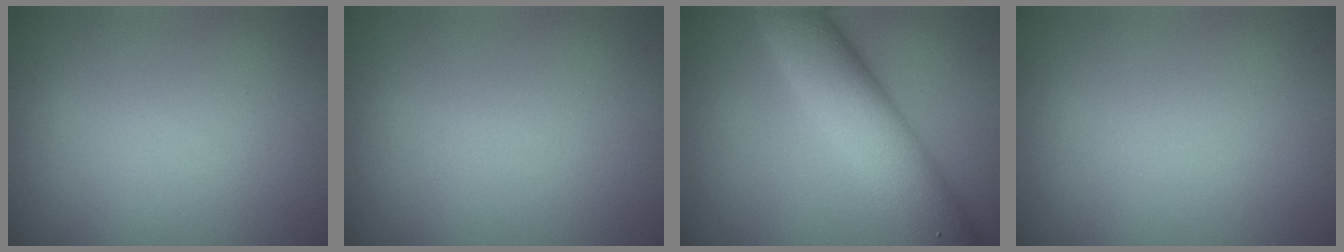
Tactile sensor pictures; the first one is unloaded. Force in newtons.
{"total": 0.0}
{"total": 9.1, "press": 9.1, "slide": 0.3}
{"total": 0.0}